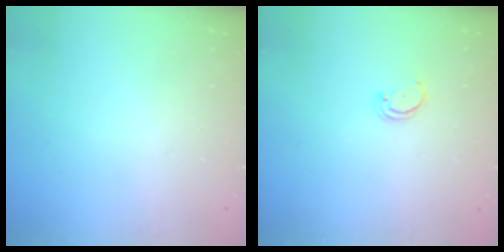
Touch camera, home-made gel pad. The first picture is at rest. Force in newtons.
{"total": 2.1, "press": 2.1, "slide": 0.2}